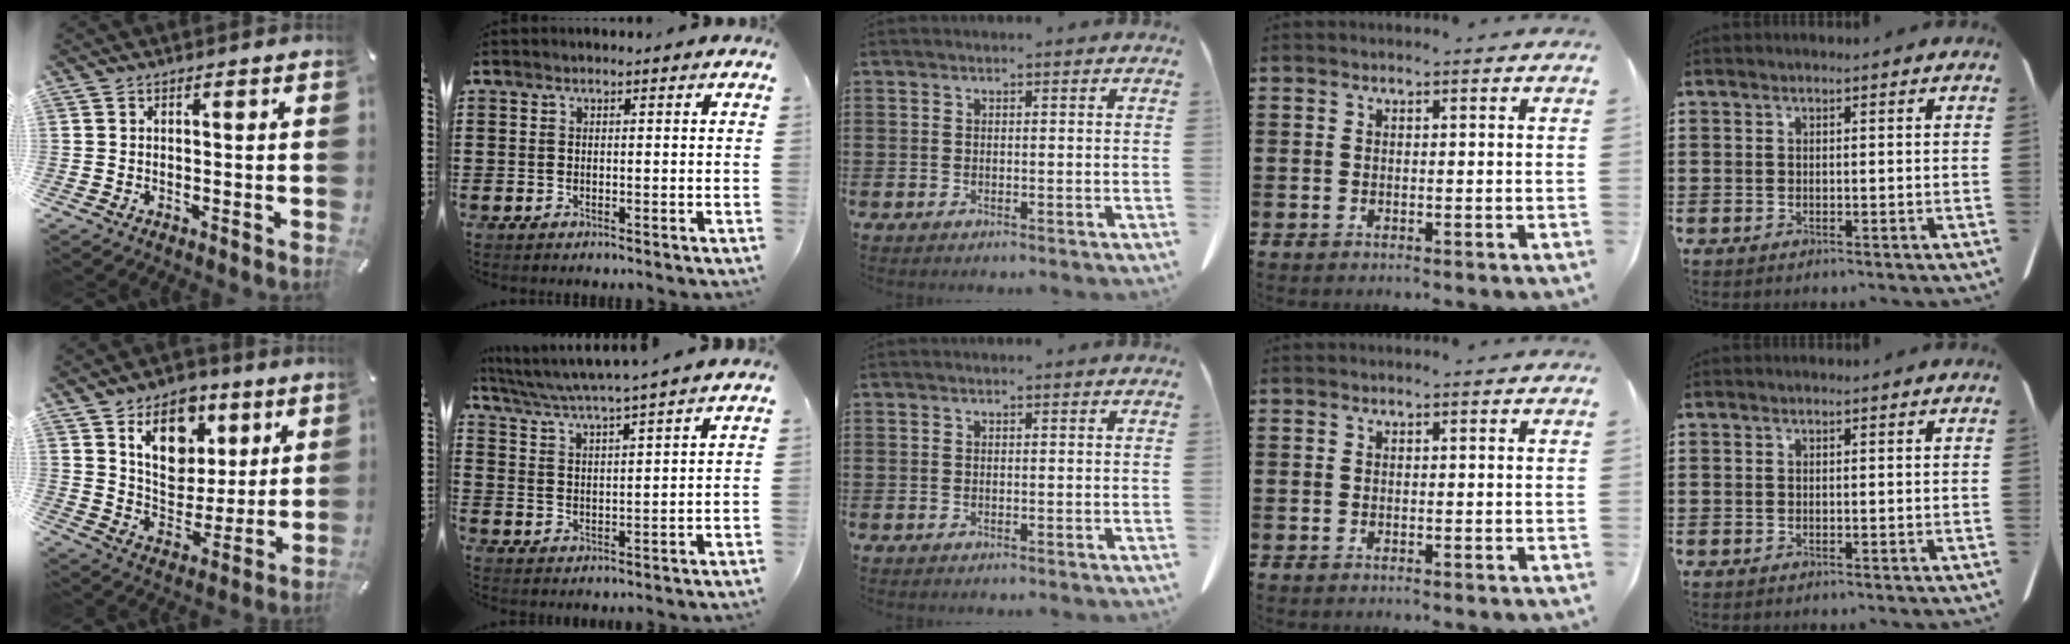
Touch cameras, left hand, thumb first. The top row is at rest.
{"thumb": {"total": 15.1, "force": [7.5, 10.8, 7.4], "torque": [-0.101, -0.034, 0.136]}, "index": {"total": 4.1, "force": [3.7, -0.8, 1.6], "torque": [-0.049, -0.028, 0.058]}}